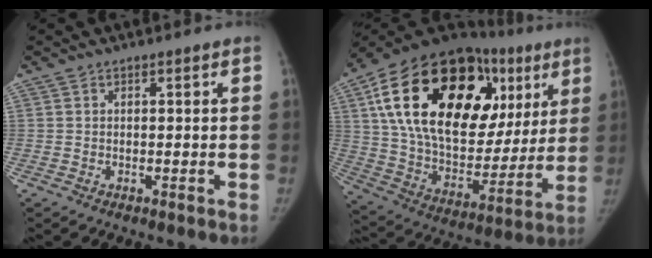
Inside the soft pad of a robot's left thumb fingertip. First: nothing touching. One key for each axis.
{"total": 37.4, "fx": 13.4, "fy": 21.2, "fz": 27.8, "tx": -0.435, "ty": 0.039, "tz": 0.226}